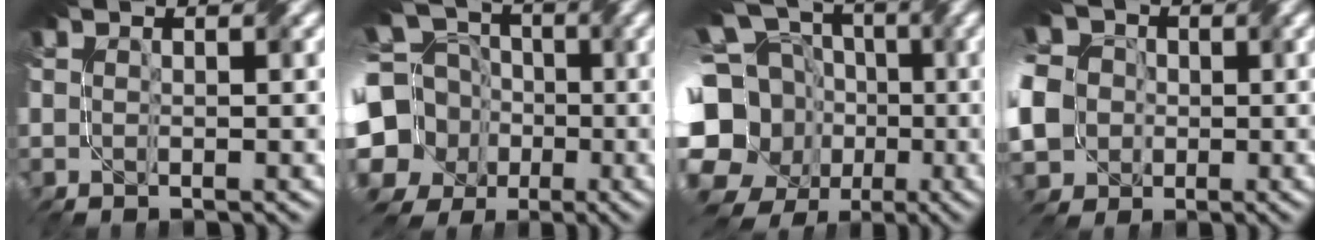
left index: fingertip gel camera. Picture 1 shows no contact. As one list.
[{"total": 14.7, "force": [-1.8, 13.5, 5.5], "torque": [-0.170, 0.000, -0.066]}, {"total": 17.7, "force": [-2.1, 15.8, 7.7], "torque": [-0.198, 0.009, -0.066]}, {"total": 10.6, "force": [-1.0, 9.4, 4.8], "torque": [-0.130, -0.005, -0.044]}]